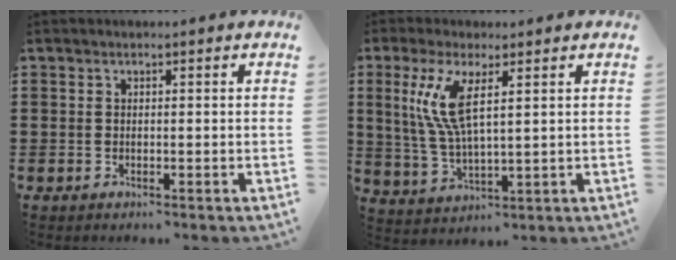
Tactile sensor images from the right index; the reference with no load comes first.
{"total": 8.4, "force": [2.8, 2.5, 7.5], "torque": [-0.173, -0.004, 0.042]}